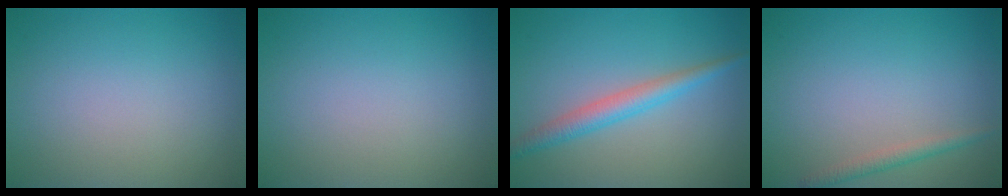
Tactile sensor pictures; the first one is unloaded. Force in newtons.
{"total": 0.0}
{"total": 2.9, "press": 2.9, "slide": 0.0}
{"total": 1.4, "press": 1.4, "slide": 0.0}